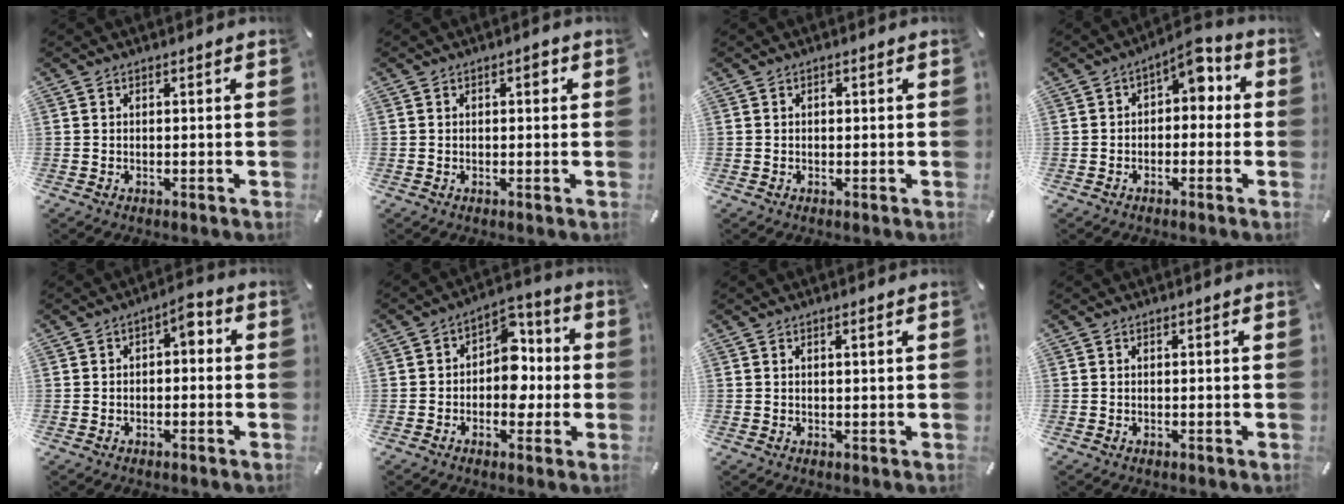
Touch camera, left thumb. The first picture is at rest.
{"total": 2.0, "force": [0.4, 1.1, 1.6], "torque": [-0.016, 0.003, 0.000]}
{"total": 0.6, "force": [0.0, 0.5, 0.5], "torque": [-0.009, 0.001, 0.000]}
{"total": 6.0, "force": [2.1, 3.6, 4.3], "torque": [-0.057, -0.014, 0.029]}
{"total": 3.8, "force": [-0.4, 2.1, 3.1], "torque": [-0.054, 0.013, -0.015]}
{"total": 10.2, "force": [-1.5, 7.8, 6.5], "torque": [-0.076, 0.014, -0.028]}
{"total": 1.0, "force": [0.4, 0.0, 0.9], "torque": [-0.017, -0.001, 0.006]}
{"total": 0.0}